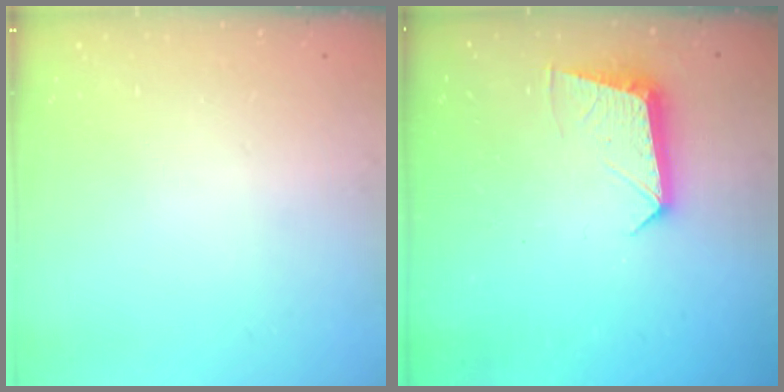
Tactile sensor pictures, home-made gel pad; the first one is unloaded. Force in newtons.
{"total": 10.9, "press": 10.9, "slide": 0.5}